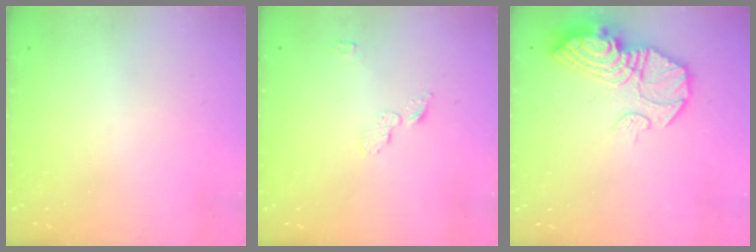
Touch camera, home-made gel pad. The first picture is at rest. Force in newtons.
{"total": 4.9, "press": 4.8, "slide": 0.6}
{"total": 16.1, "press": 16.1, "slide": 1.3}